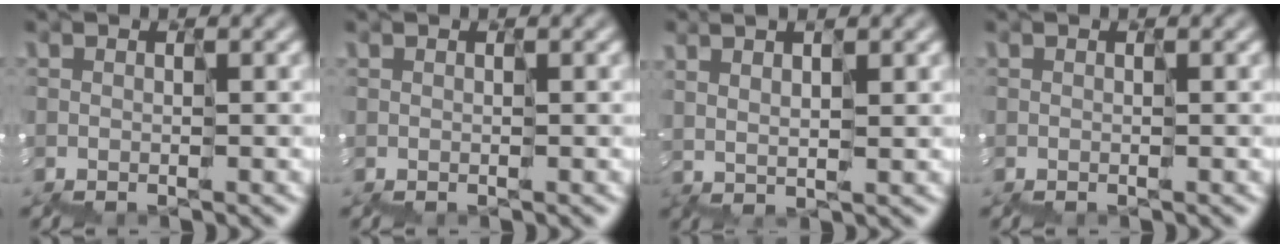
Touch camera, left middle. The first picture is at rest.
{"total": 0.0}
{"total": 1.9, "force": [1.1, -1.2, -1.1], "torque": [0.019, 0.002, 0.024]}
{"total": 0.0}